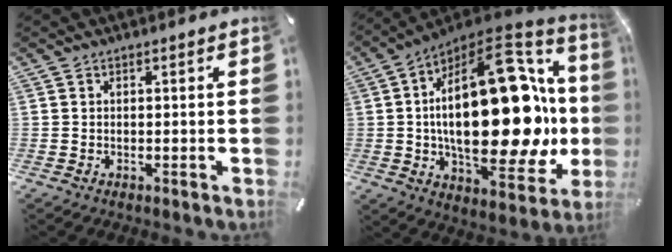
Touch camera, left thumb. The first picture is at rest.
{"total": 36.8, "force": [0.7, 18.2, 32.0], "torque": [-0.534, -0.033, 0.027]}